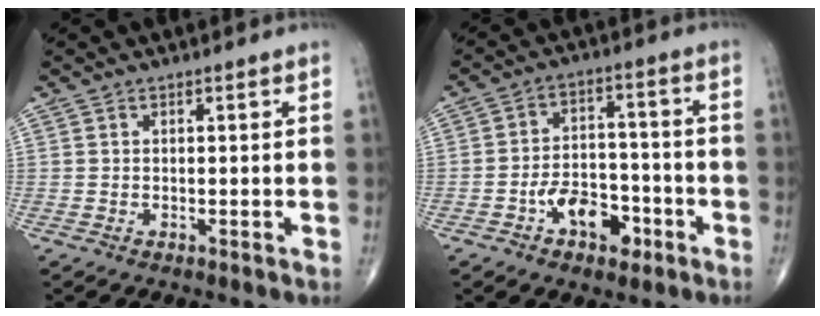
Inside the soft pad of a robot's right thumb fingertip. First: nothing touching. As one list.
[{"total": 9.5, "force": [-4.4, 5.8, 6.2], "torque": [-0.069, 0.042, -0.070]}]